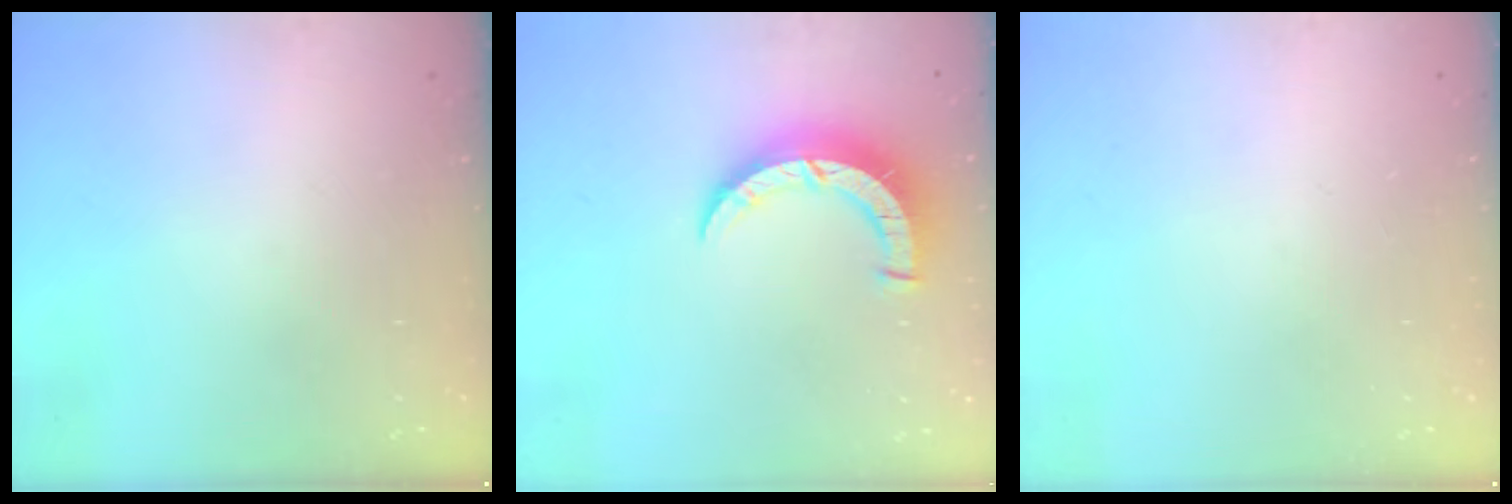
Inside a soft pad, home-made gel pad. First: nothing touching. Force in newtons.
{"total": 8.6, "press": 8.6, "slide": 0.5}
{"total": 0.0}